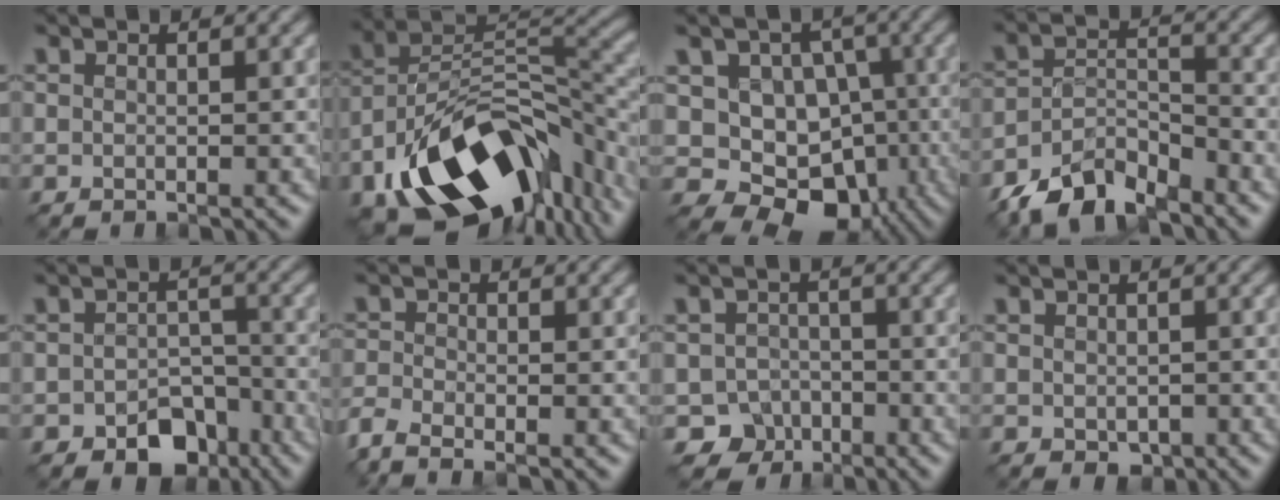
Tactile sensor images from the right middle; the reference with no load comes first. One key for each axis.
{"total": 16.0, "fx": -8.9, "fy": 8.4, "fz": 10.3, "tx": -0.192, "ty": 0.007, "tz": -0.142}
{"total": 10.7, "fx": -1.4, "fy": 9.0, "fz": 5.6, "tx": -0.065, "ty": 0.017, "tz": -0.039}
{"total": 6.5, "fx": -5.3, "fy": 2.4, "fz": 2.8, "tx": -0.052, "ty": -0.003, "tz": -0.102}
{"total": 4.5, "fx": -2.8, "fy": 2.9, "fz": 2.1, "tx": -0.025, "ty": -0.004, "tz": -0.044}
{"total": 3.0, "fx": -2.4, "fy": 0.9, "fz": 1.5, "tx": -0.044, "ty": -0.008, "tz": -0.065}
{"total": 3.6, "fx": -2.3, "fy": 2.7, "fz": 0.5, "tx": 0.001, "ty": -0.001, "tz": -0.040}
{"total": 1.0, "fx": -0.3, "fy": 0.8, "fz": 0.5, "tx": -0.010, "ty": -0.007, "tz": -0.003}